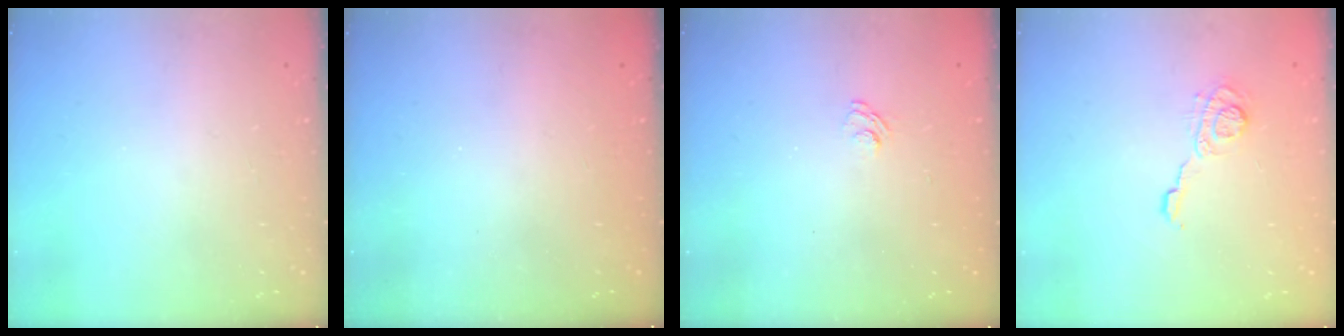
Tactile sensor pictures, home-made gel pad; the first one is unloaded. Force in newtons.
{"total": 2.4, "press": 2.3, "slide": 0.8}
{"total": 2.0, "press": 1.5, "slide": 1.3}
{"total": 7.7, "press": 7.7, "slide": 1.0}